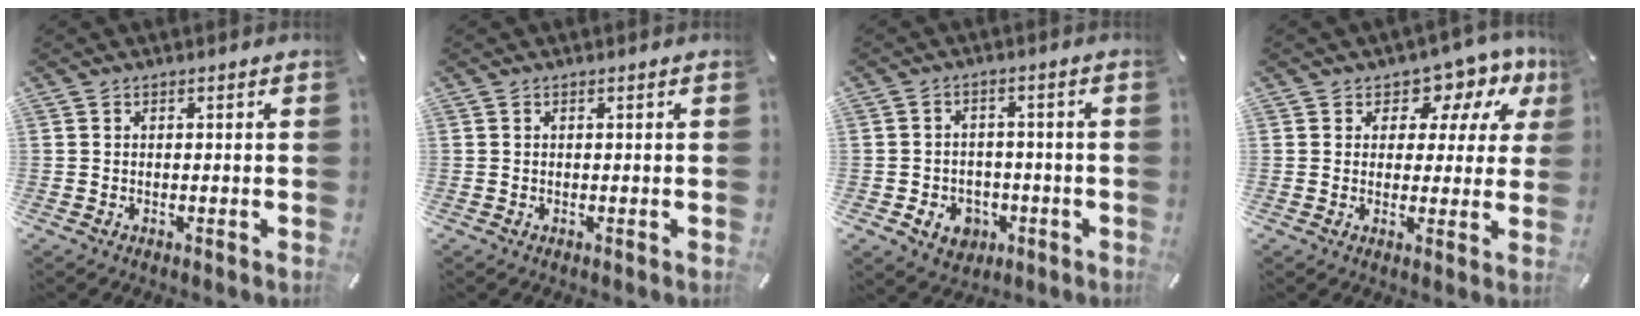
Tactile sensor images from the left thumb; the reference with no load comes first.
{"total": 0.0}
{"total": 6.3, "force": [-2.5, 5.3, 2.4], "torque": [-0.047, 0.013, -0.043]}
{"total": 8.3, "force": [4.2, 5.7, 4.3], "torque": [-0.059, -0.033, 0.072]}